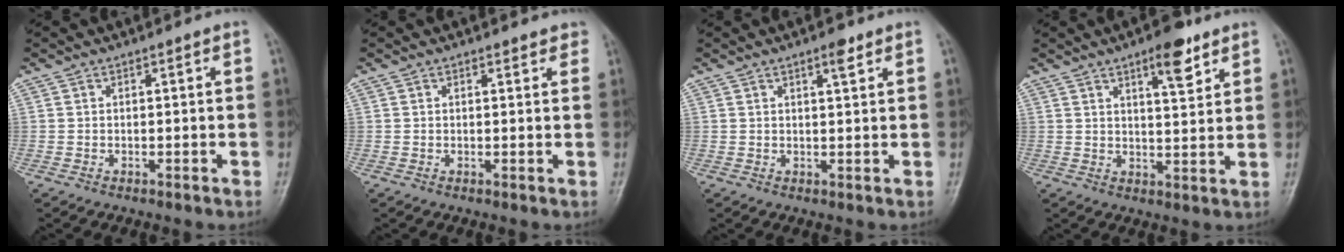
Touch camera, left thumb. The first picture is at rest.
{"total": 1.8, "force": [1.5, 0.8, 0.8], "torque": [0.006, -0.002, 0.012]}
{"total": 2.7, "force": [1.6, 0.7, 2.0], "torque": [-0.027, -0.009, 0.024]}
{"total": 7.3, "force": [4.5, 2.3, 5.3], "torque": [-0.065, -0.025, 0.063]}